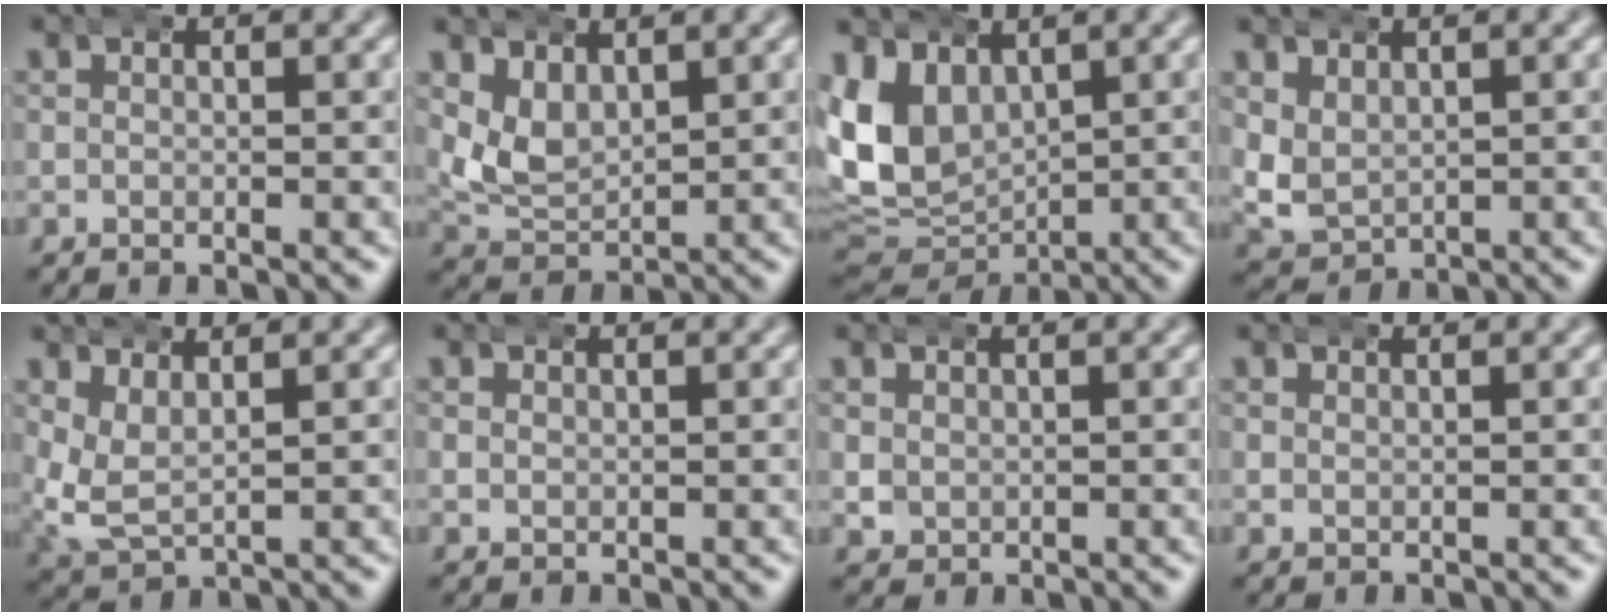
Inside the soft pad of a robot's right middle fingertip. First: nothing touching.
{"total": 4.9, "force": [2.0, 3.7, 2.5], "torque": [-0.078, -0.020, 0.044]}
{"total": 11.0, "force": [1.0, 9.2, 6.0], "torque": [-0.153, -0.031, 0.032]}
{"total": 4.1, "force": [1.0, 3.4, 2.0], "torque": [-0.075, -0.029, 0.034]}
{"total": 4.4, "force": [1.5, 3.3, 2.6], "torque": [-0.088, -0.024, 0.040]}
{"total": 0.8, "force": [0.6, 0.5, 0.1], "torque": [-0.010, -0.006, 0.016]}
{"total": 1.3, "force": [0.6, 1.1, 0.3], "torque": [-0.024, -0.010, 0.020]}
{"total": 0.6, "force": [0.6, 0.1, 0.1], "torque": [-0.003, -0.003, 0.016]}